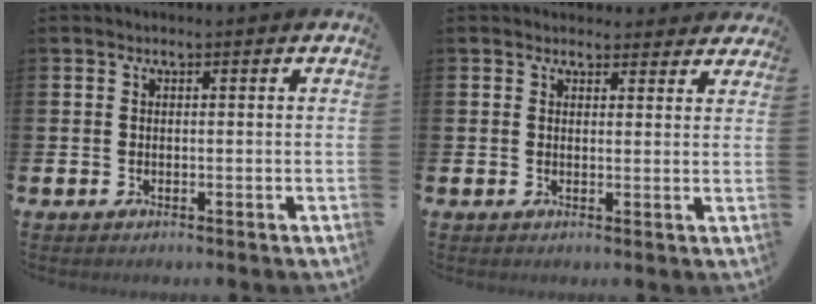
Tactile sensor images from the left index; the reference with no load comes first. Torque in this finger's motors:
{"motor_torque": [0.95, -1.20, 0.40, 0.00]}